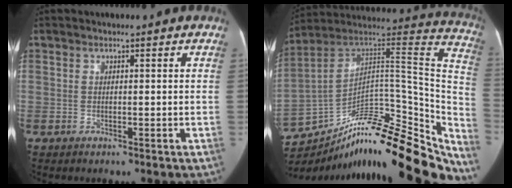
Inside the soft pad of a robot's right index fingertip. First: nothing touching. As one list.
[{"total": 28.2, "force": [-22.5, 7.4, 15.3], "torque": [-0.160, 0.056, -0.326]}]